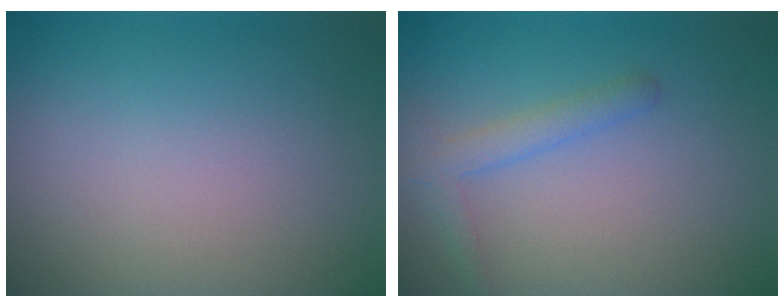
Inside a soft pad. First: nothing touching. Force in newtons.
{"total": 2.0, "press": 2.0, "slide": 0.2}